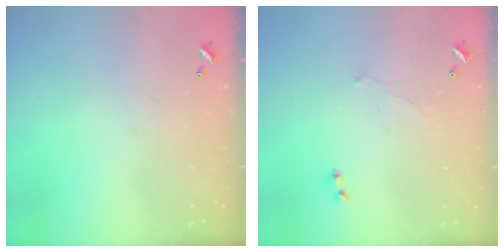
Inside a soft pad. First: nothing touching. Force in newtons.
{"total": 1.5, "press": 1.4, "slide": 0.6}